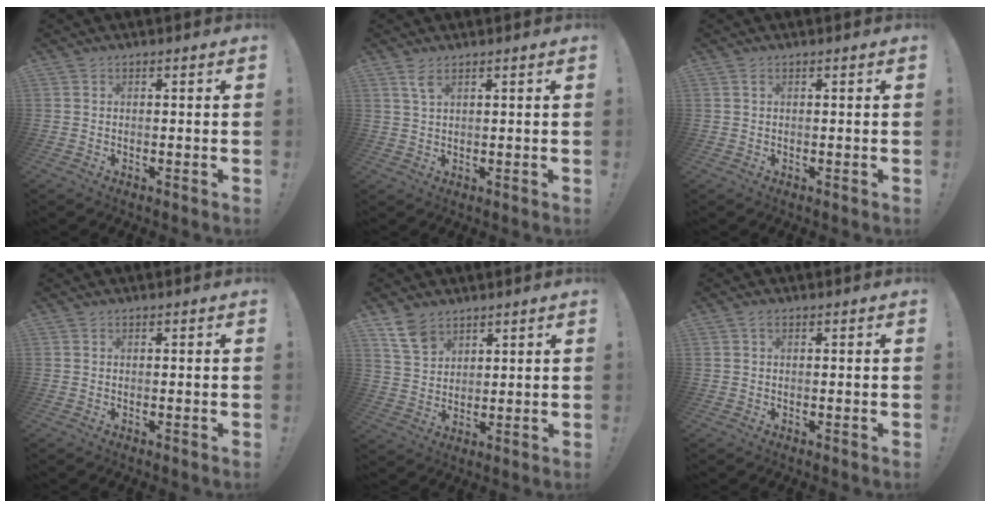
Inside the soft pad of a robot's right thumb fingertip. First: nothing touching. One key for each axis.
{"total": 3.4, "fx": 2.0, "fy": 1.1, "fz": 2.5, "tx": -0.049, "ty": -0.003, "tz": 0.035}
{"total": 0.8, "fx": 0.3, "fy": 0.2, "fz": 0.7, "tx": -0.017, "ty": 0.003, "tz": 0.006}
{"total": 0.0}
{"total": 8.1, "fx": 5.8, "fy": 4.7, "fz": 3.2, "tx": -0.061, "ty": -0.029, "tz": 0.115}
{"total": 1.2, "fx": 0.5, "fy": 0.6, "fz": 0.9, "tx": -0.012, "ty": 0.001, "tz": 0.007}